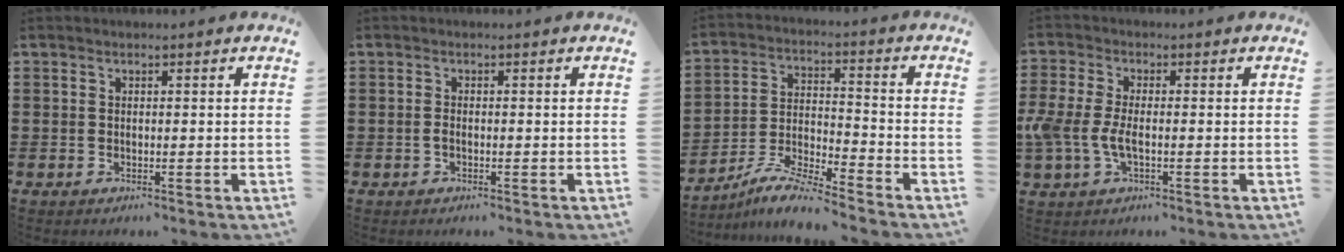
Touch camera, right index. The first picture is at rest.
{"total": 0.9, "force": [-0.4, 0.1, 0.8], "torque": [-0.018, -0.006, -0.005]}
{"total": 6.8, "force": [-6.3, 0.1, 2.4], "torque": [-0.057, -0.003, -0.126]}
{"total": 5.2, "force": [-1.3, 2.5, 4.4], "torque": [-0.111, -0.006, -0.032]}